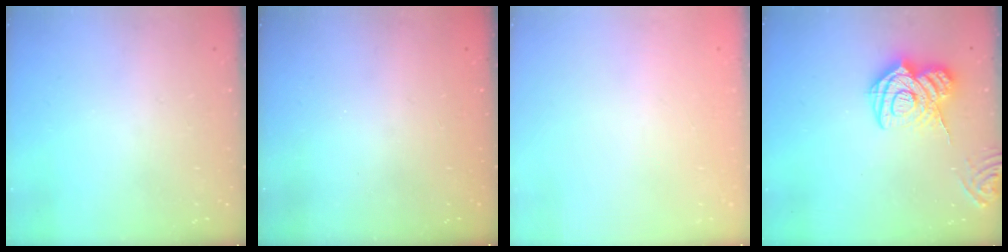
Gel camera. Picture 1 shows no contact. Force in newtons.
{"total": 2.3, "press": 2.2, "slide": 0.8}
{"total": 2.7, "press": 2.6, "slide": 0.8}
{"total": 16.0, "press": 15.9, "slide": 1.7}